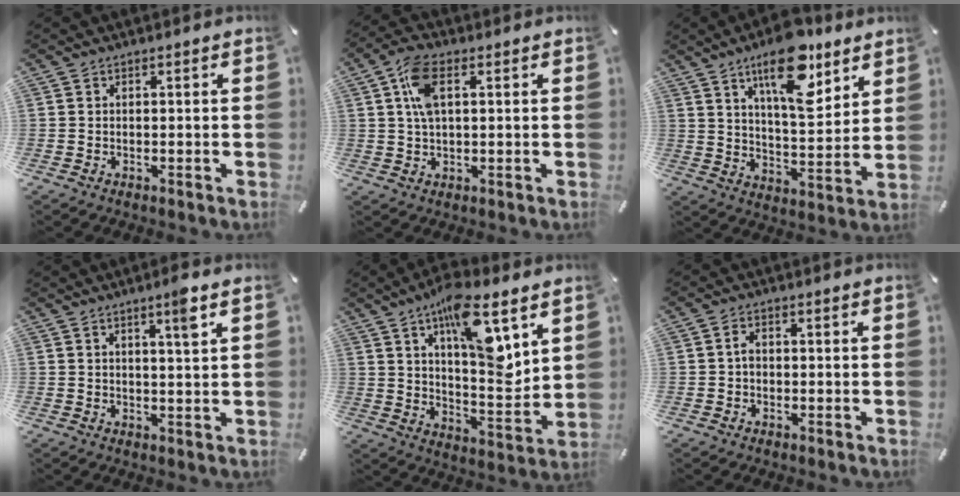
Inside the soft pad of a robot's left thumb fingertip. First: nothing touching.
{"total": 7.6, "force": [2.0, 3.8, 6.3], "torque": [-0.135, 0.003, 0.030]}
{"total": 16.9, "force": [10.3, 7.1, 11.3], "torque": [-0.177, -0.048, 0.172]}
{"total": 4.5, "force": [2.6, 0.0, 3.7], "torque": [-0.063, -0.009, 0.038]}
{"total": 16.6, "force": [9.2, 5.7, 12.5], "torque": [-0.191, -0.051, 0.148]}
{"total": 1.9, "force": [-0.2, 1.3, 1.3], "torque": [-0.024, 0.005, -0.005]}